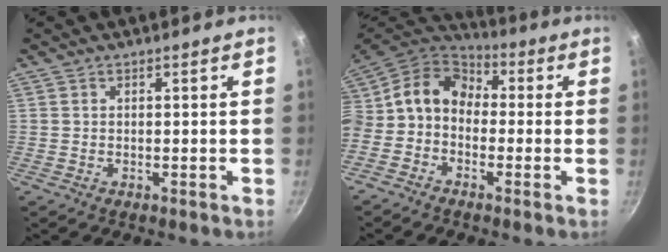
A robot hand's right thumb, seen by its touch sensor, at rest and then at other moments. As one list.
[{"total": 12.4, "force": [0.4, 10.0, 7.4], "torque": [-0.123, 0.046, -0.019]}]